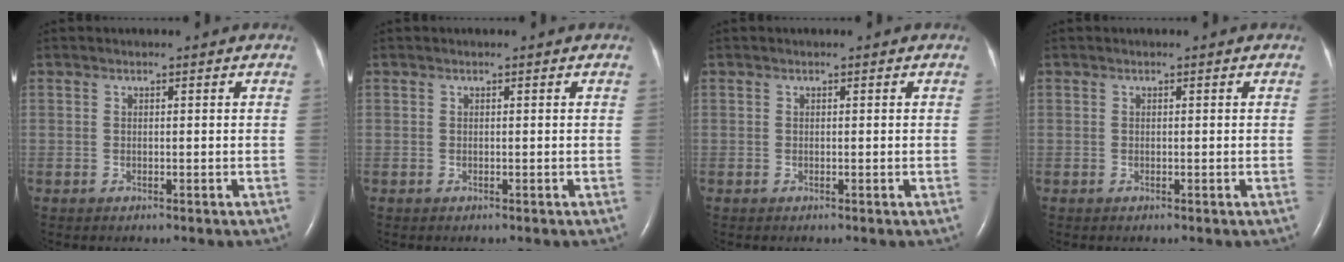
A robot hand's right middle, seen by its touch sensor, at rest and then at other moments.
{"total": 0.0}
{"total": 0.0}
{"total": 0.0}